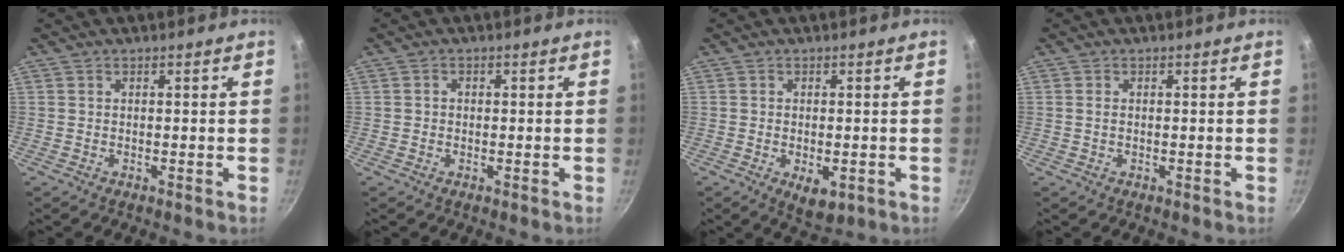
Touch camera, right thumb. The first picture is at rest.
{"total": 0.9, "force": [-0.1, 0.8, 0.4], "torque": [-0.005, 0.004, -0.003]}
{"total": 5.3, "force": [-1.6, 2.9, 4.2], "torque": [-0.051, -0.005, -0.015]}
{"total": 0.8, "force": [0.0, 0.5, 0.6], "torque": [-0.011, 0.001, -0.001]}